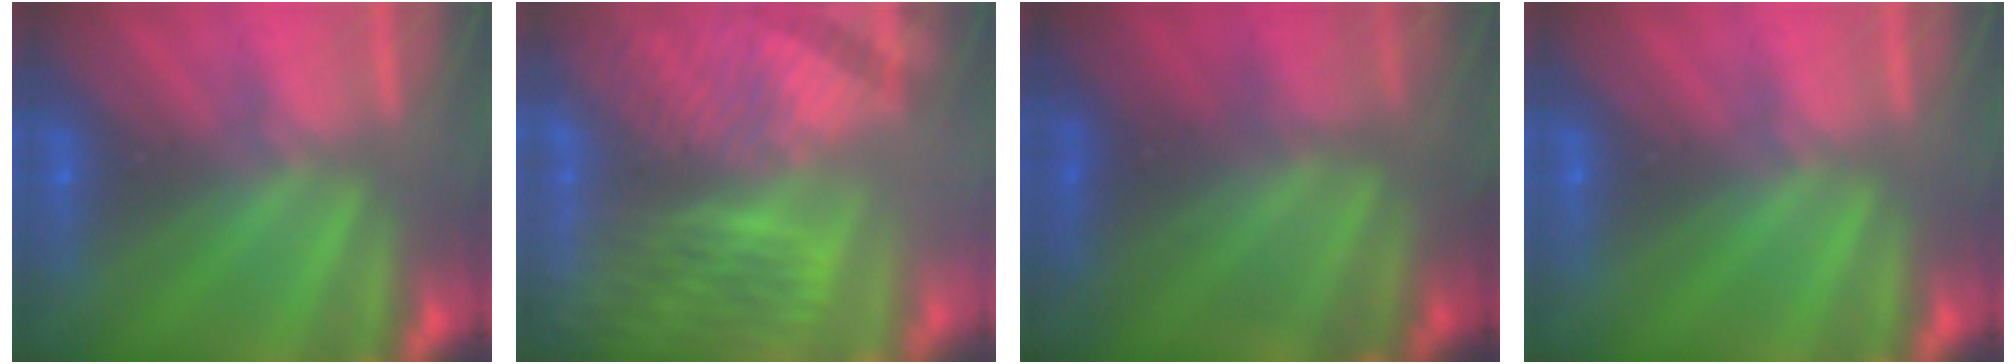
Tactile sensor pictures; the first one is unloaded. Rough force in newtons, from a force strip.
{"total": 5.5}
{"total": 4.9}
{"total": 0.0}